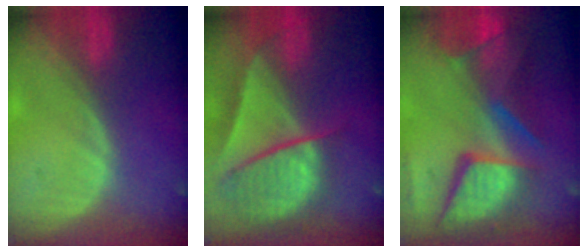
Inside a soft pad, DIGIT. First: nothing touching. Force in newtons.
{"total": 9.4, "press": 8.1, "slide": 4.7}
{"total": 12.9, "press": 10.6, "slide": 7.4}